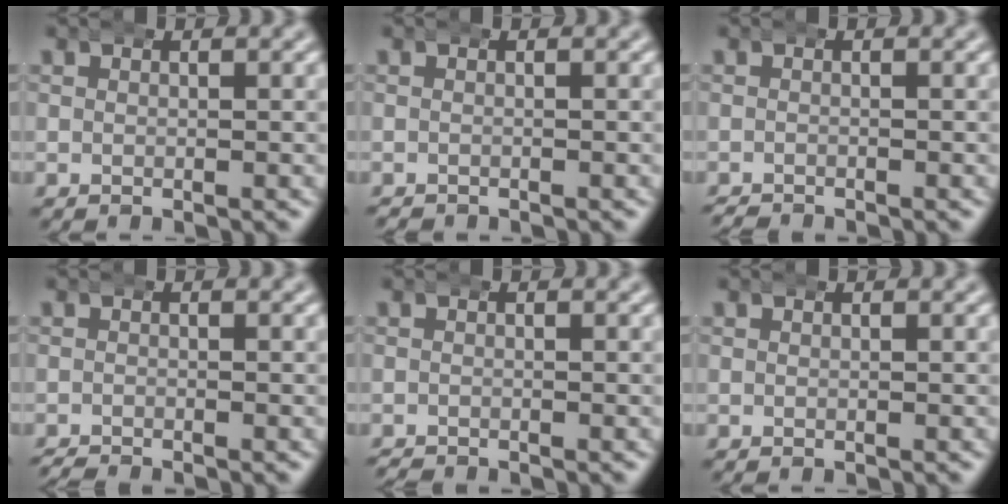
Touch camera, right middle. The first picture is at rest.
{"total": 0.6, "force": [-0.6, 0.0, -0.1], "torque": [-0.003, -0.007, -0.008]}
{"total": 1.0, "force": [-1.0, 0.0, -0.1], "torque": [-0.004, -0.007, -0.016]}
{"total": 1.3, "force": [-1.3, 0.1, 0.0], "torque": [-0.005, -0.009, -0.021]}
{"total": 0.9, "force": [-0.9, 0.0, -0.1], "torque": [-0.002, -0.007, -0.014]}
{"total": 0.0}